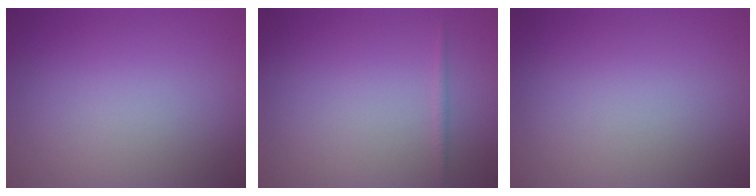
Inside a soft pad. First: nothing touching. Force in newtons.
{"total": 0.6, "press": 0.6, "slide": 0.0}
{"total": 0.0}